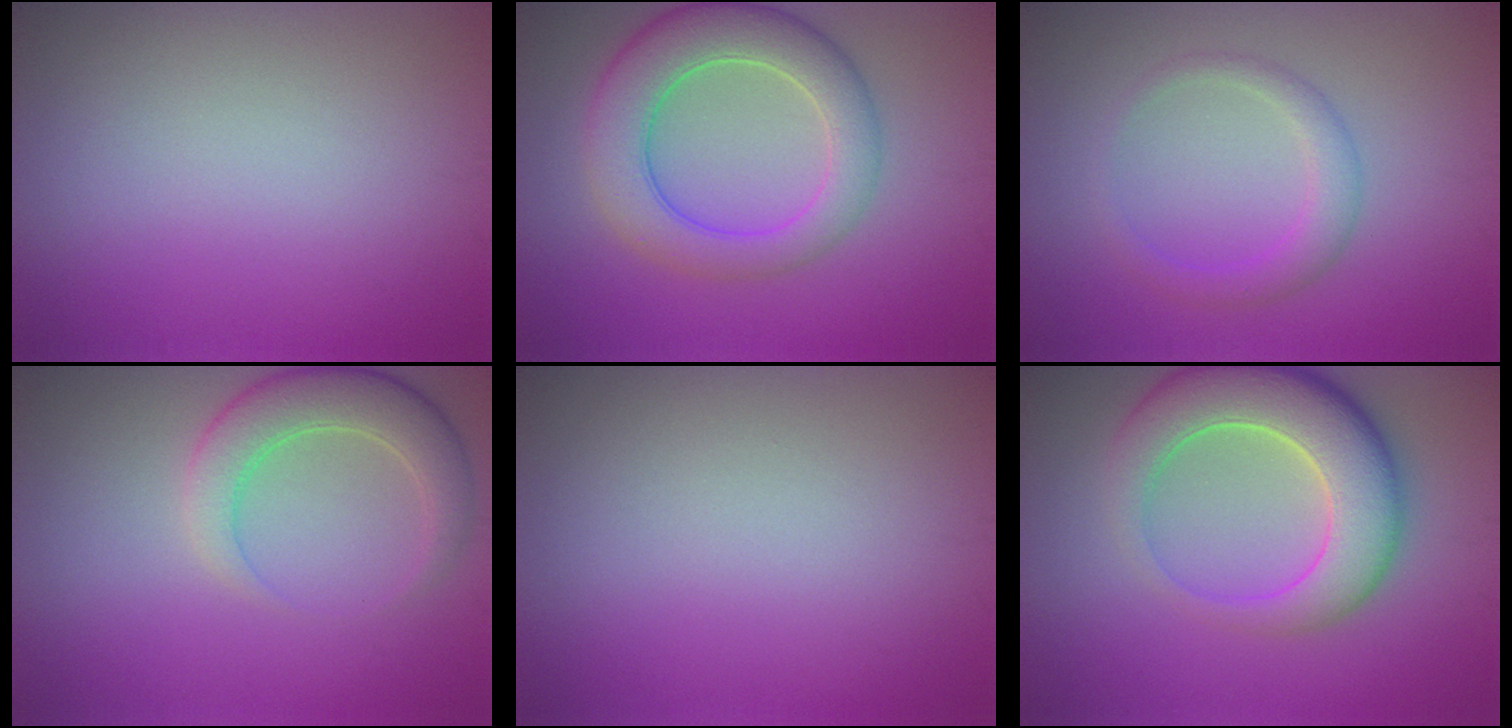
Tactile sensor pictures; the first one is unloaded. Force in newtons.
{"total": 7.0, "press": 7.0, "slide": 0.3}
{"total": 2.5, "press": 2.5, "slide": 0.1}
{"total": 4.5, "press": 4.5, "slide": 0.5}
{"total": 0.0}
{"total": 8.5, "press": 8.5, "slide": 0.6}